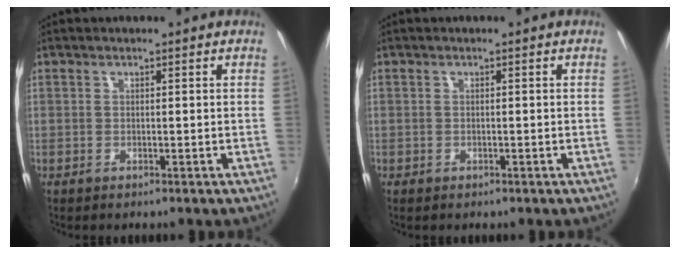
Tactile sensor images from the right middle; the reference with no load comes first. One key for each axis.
{"total": 0.8, "fx": -0.6, "fy": 0.4, "fz": 0.3, "tx": -0.008, "ty": -0.002, "tz": -0.010}